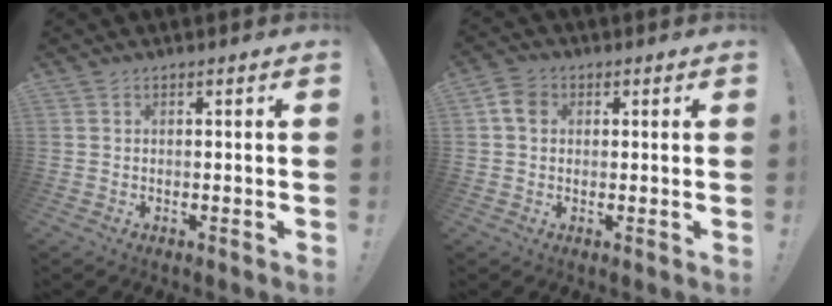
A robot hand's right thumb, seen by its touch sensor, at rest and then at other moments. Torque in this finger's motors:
{"motor_torque": [0.12, -0.07, 0.14, 0.08, 0.01]}